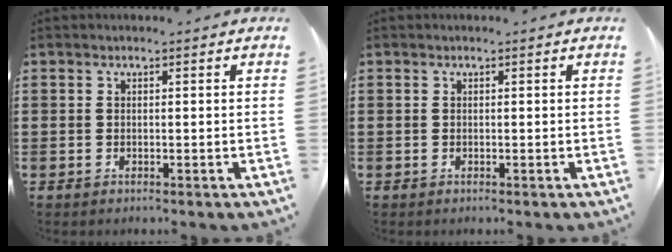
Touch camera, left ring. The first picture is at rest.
{"total": 0.0}